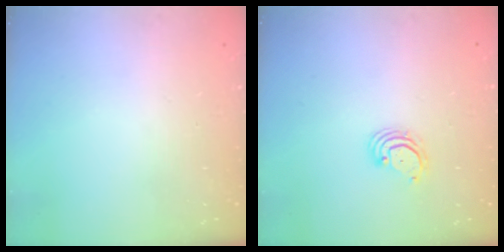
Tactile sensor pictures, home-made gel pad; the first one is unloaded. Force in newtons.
{"total": 3.0, "press": 3.0, "slide": 0.2}